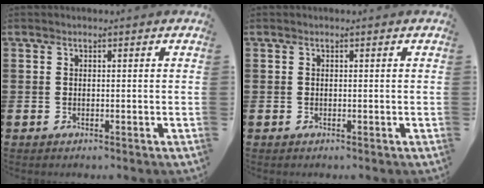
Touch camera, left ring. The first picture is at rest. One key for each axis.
{"total": 0.0}